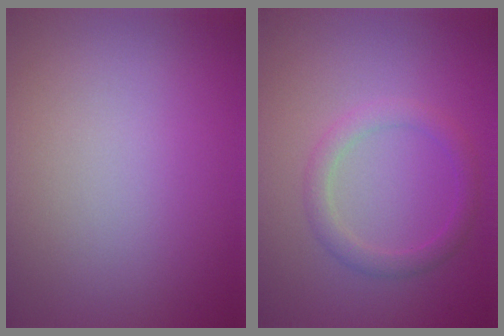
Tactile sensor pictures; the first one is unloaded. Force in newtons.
{"total": 2.1, "press": 2.1, "slide": 0.1}